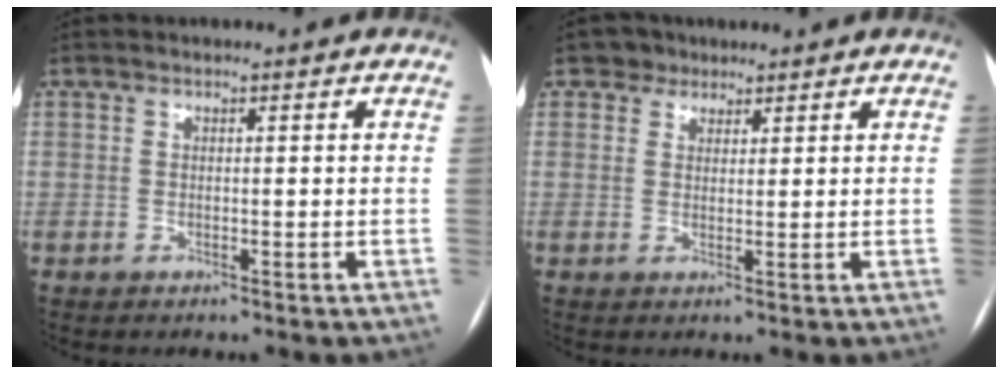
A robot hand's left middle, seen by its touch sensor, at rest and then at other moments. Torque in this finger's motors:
{"motor_torque": [-0.06, -0.02, -0.07, -0.01]}